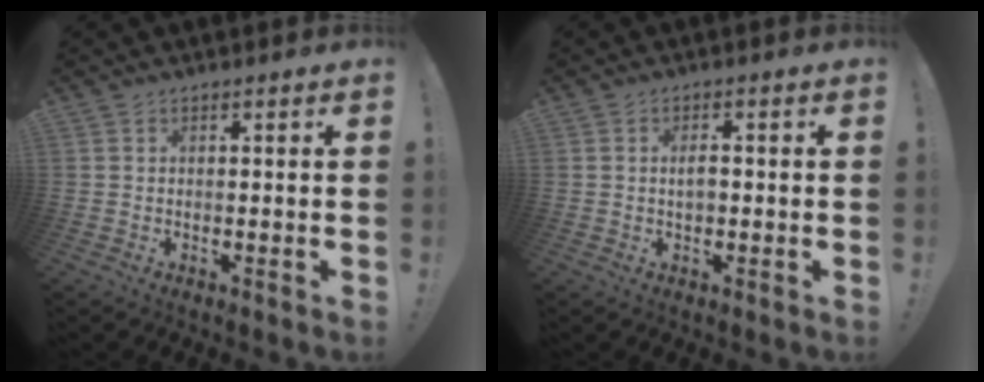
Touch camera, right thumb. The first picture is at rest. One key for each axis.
{"total": 2.3, "fx": 0.0, "fy": 1.2, "fz": 1.9, "tx": -0.029, "ty": 0.003, "tz": -0.001}